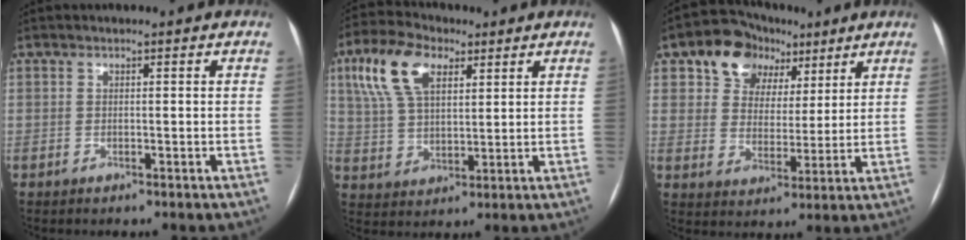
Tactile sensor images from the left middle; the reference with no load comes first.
{"total": 11.1, "force": [5.2, 5.7, 8.1], "torque": [-0.181, 0.032, 0.101]}
{"total": 10.3, "force": [5.4, 7.8, 3.9], "torque": [-0.061, 0.036, 0.092]}